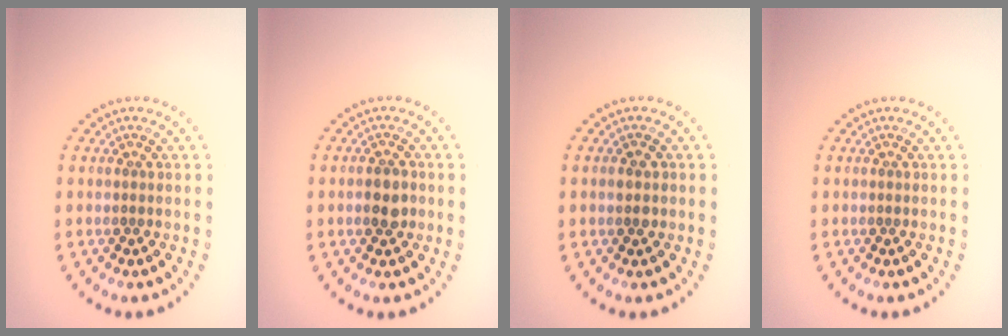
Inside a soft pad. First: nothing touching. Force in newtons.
{"total": 2.0, "press": 1.9, "slide": 0.4}
{"total": 1.7, "press": 1.6, "slide": 0.2}
{"total": 0.0}